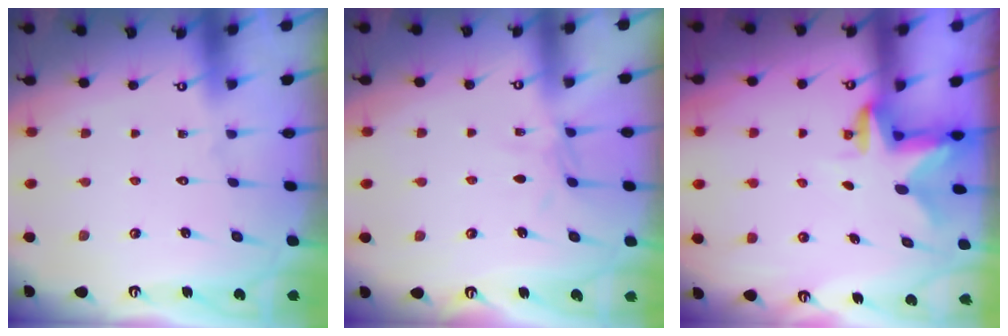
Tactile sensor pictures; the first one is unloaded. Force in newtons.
{"total": 5.3, "press": 5.2, "slide": 0.5}
{"total": 2.4, "press": 2.4, "slide": 0.4}